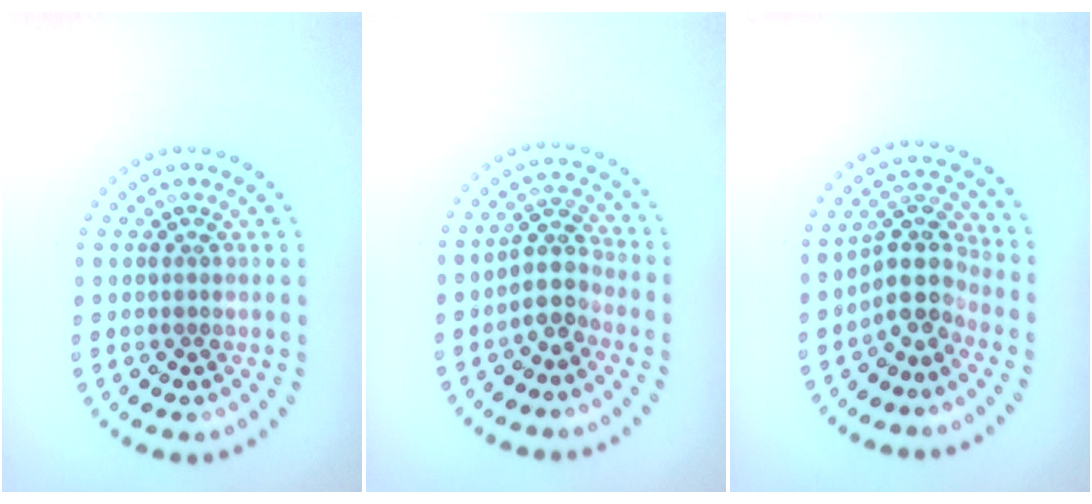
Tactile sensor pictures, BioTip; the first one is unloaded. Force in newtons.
{"total": 2.9, "press": 2.3, "slide": 1.7}
{"total": 4.2, "press": 3.3, "slide": 2.7}